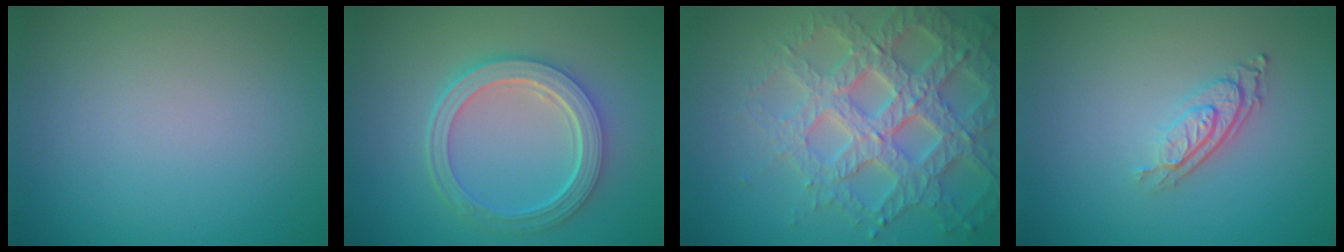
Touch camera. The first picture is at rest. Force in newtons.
{"total": 5.6, "press": 4.3, "slide": 3.5}
{"total": 7.0, "press": 6.8, "slide": 1.7}
{"total": 2.9, "press": 2.1, "slide": 2.1}